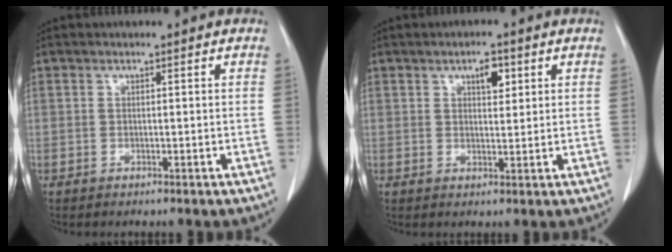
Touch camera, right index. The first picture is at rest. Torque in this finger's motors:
{"motor_torque": [0.06, 0.04, 0.01, 0.02]}